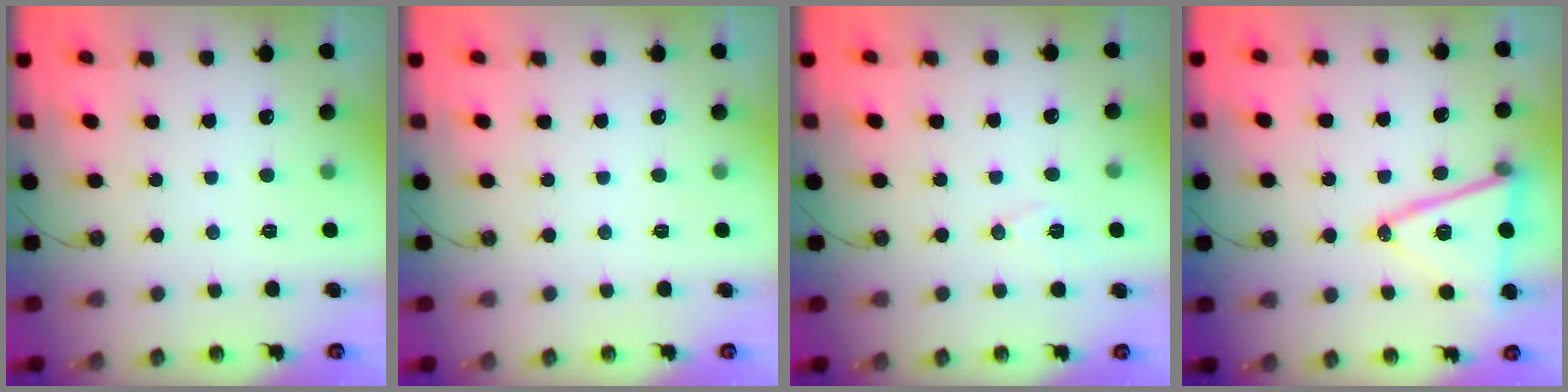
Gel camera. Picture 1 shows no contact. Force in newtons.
{"total": 0.0}
{"total": 6.9, "press": 5.8, "slide": 3.7}
{"total": 15.8, "press": 15.4, "slide": 3.7}